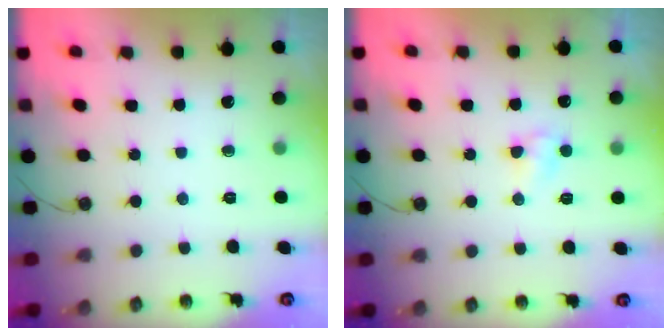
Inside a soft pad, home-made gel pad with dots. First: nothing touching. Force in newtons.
{"total": 4.8, "press": 4.8, "slide": 0.3}